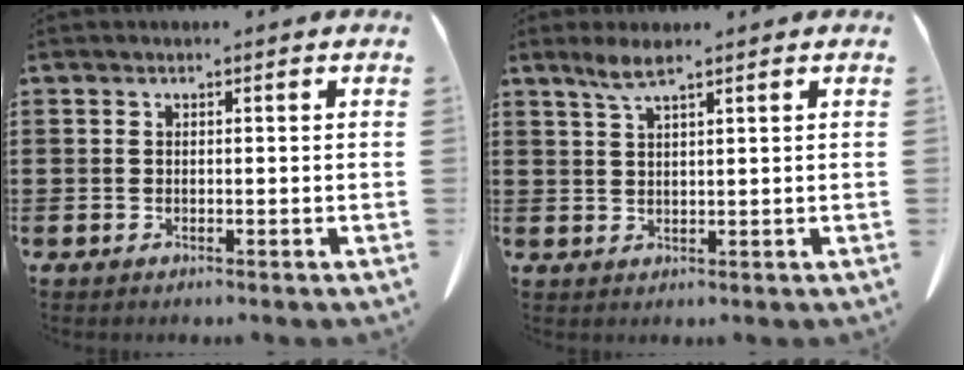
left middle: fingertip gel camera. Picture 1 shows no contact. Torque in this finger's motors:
{"motor_torque": [0.05, 0.01, 0.09, 0.05]}